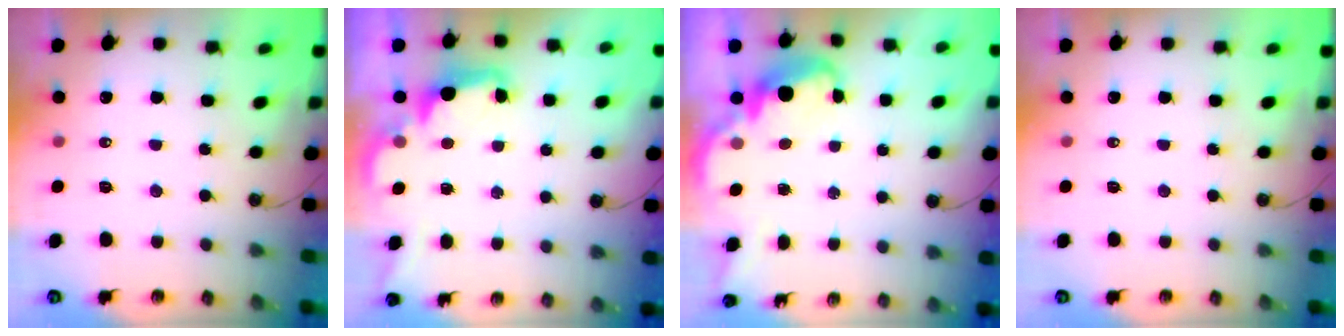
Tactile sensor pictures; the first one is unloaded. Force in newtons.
{"total": 2.6, "press": 2.5, "slide": 0.8}
{"total": 3.1, "press": 3.1, "slide": 0.7}
{"total": 0.0}